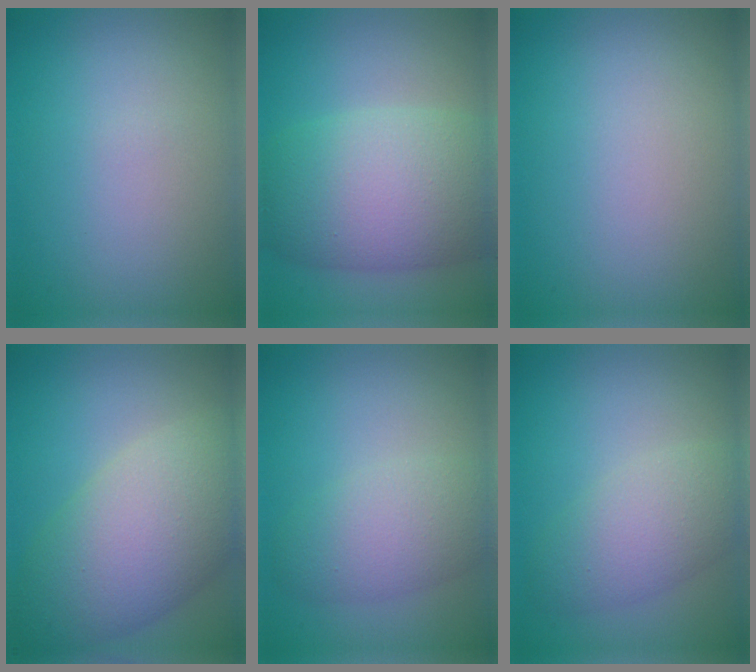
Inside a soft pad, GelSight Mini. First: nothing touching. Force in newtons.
{"total": 9.9, "press": 9.9, "slide": 0.4}
{"total": 0.0}
{"total": 9.5, "press": 9.5, "slide": 0.6}
{"total": 4.3, "press": 4.3, "slide": 0.2}
{"total": 4.2, "press": 4.2, "slide": 0.1}